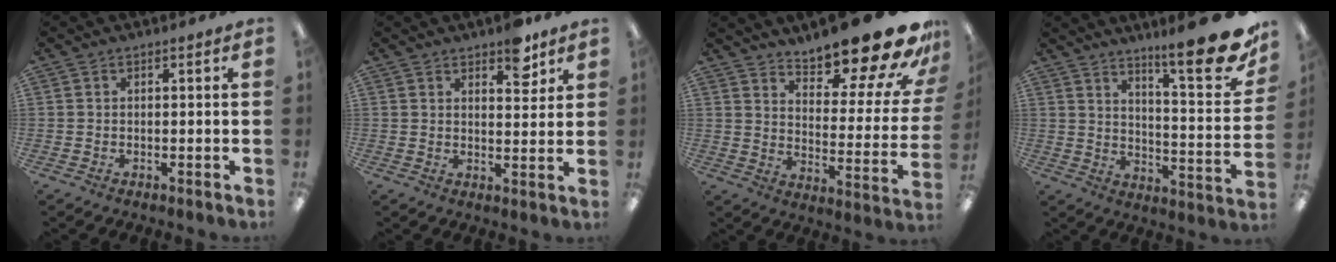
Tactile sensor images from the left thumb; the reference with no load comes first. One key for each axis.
{"total": 6.5, "fx": 4.7, "fy": 2.9, "fz": 3.5, "tx": -0.024, "ty": -0.029, "tz": 0.074}
{"total": 20.1, "fx": 16.3, "fy": 5.0, "fz": 10.6, "tx": -0.137, "ty": -0.124, "tz": 0.264}
{"total": 18.3, "fx": 12.8, "fy": 3.9, "fz": 12.4, "tx": -0.170, "ty": -0.096, "tz": 0.202}